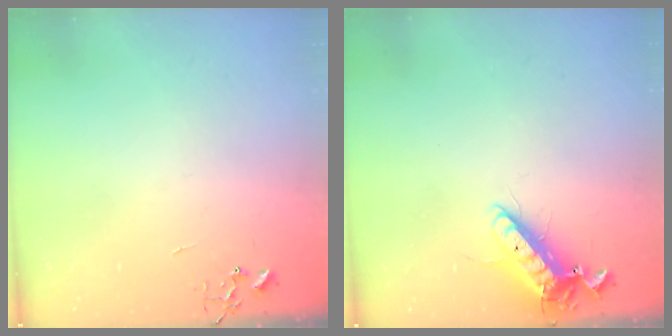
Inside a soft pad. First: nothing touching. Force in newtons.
{"total": 13.1, "press": 13.0, "slide": 2.3}